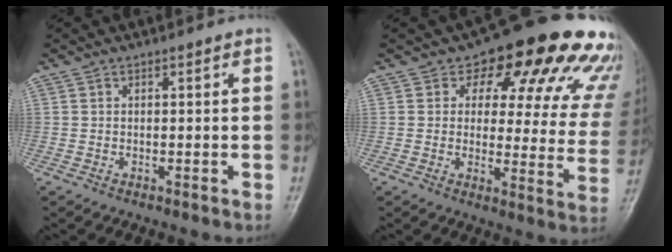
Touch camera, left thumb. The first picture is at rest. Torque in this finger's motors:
{"motor_torque": [1.09, 1.19, 1.37, -1.40, 0.04]}